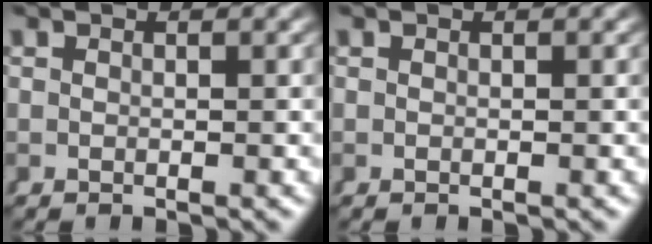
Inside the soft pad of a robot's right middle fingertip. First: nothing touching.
{"total": 0.0}